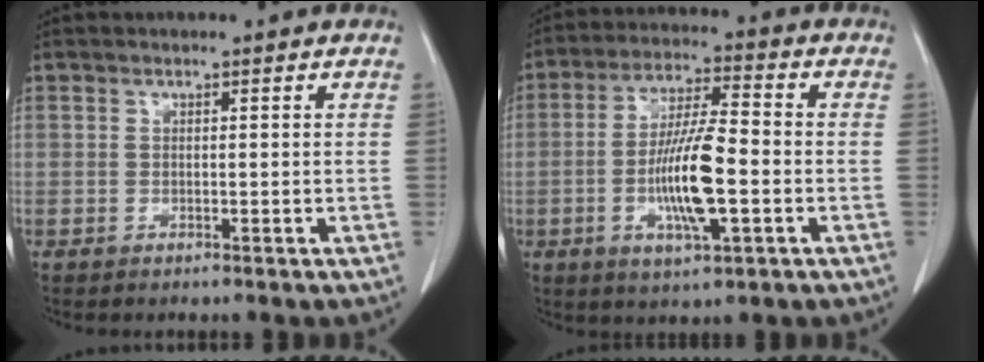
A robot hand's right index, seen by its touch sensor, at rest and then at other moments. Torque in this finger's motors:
{"motor_torque": [1.96, -0.18, 0.52, 0.18]}